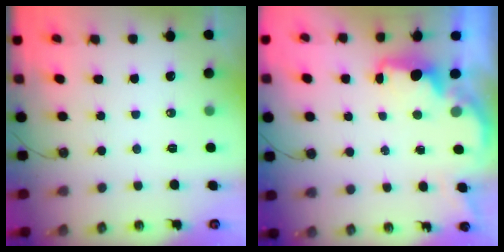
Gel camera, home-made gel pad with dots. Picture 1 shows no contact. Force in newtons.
{"total": 1.9, "press": 1.7, "slide": 0.7}